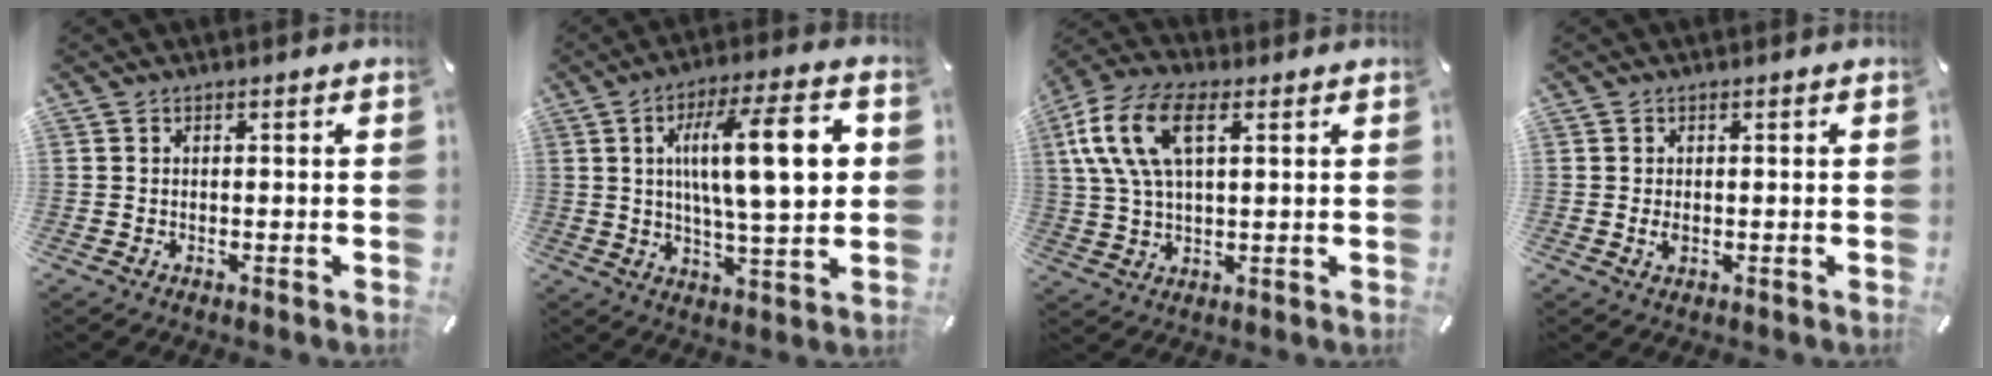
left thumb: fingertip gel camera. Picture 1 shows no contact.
{"total": 19.5, "force": [4.0, 5.9, 18.2], "torque": [-0.296, -0.001, 0.048]}
{"total": 13.4, "force": [4.7, 7.1, 10.4], "torque": [-0.238, 0.008, 0.082]}
{"total": 2.2, "force": [-0.2, 1.3, 1.7], "torque": [-0.040, -0.001, -0.008]}